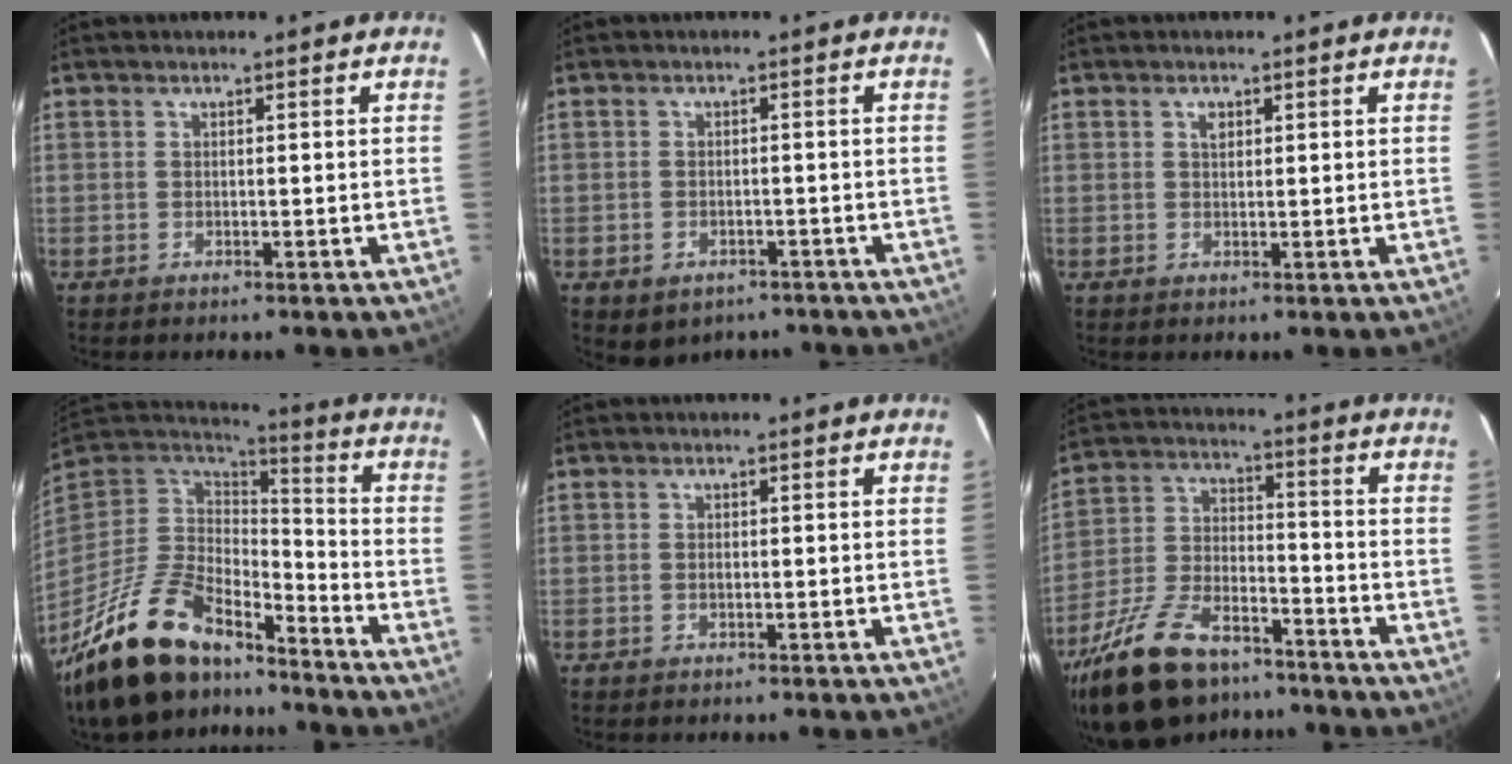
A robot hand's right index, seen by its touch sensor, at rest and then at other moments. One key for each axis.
{"total": 6.0, "fx": -3.9, "fy": 4.0, "fz": 2.2, "tx": -0.044, "ty": -0.001, "tz": -0.037}
{"total": 1.3, "fx": 0.6, "fy": 0.9, "fz": 0.8, "tx": -0.013, "ty": 0.004, "tz": 0.011}
{"total": 23.2, "fx": -17.0, "fy": 9.5, "fz": 12.5, "tx": -0.262, "ty": -0.018, "tz": -0.295}
{"total": 0.5, "fx": -0.1, "fy": 0.4, "fz": 0.3, "tx": -0.003, "ty": 0.000, "tz": -0.002}
{"total": 21.5, "fx": -15.6, "fy": 9.6, "fz": 11.3, "tx": -0.240, "ty": -0.009, "tz": -0.264}